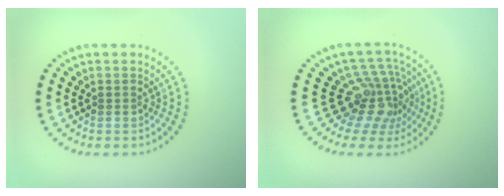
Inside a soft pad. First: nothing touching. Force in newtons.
{"total": 4.7, "press": 3.1, "slide": 3.5}